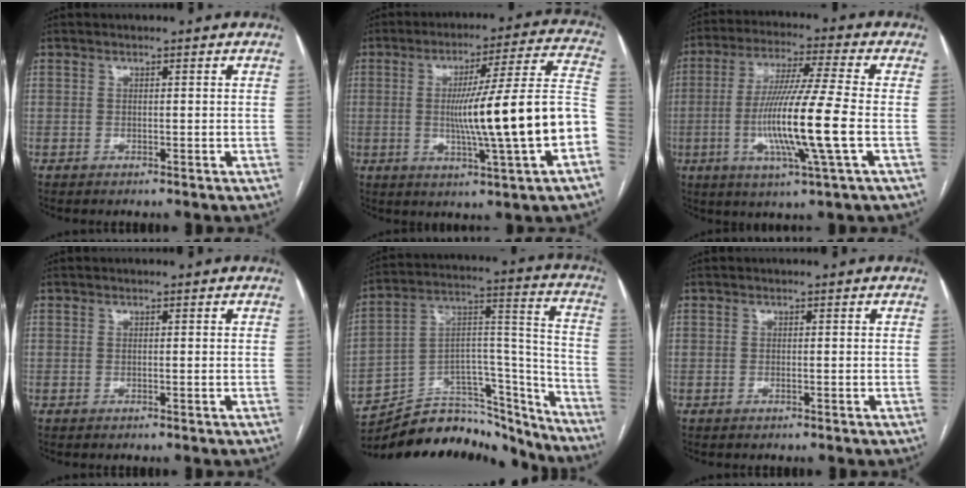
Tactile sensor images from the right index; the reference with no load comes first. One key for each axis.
{"total": 18.8, "fx": -3.2, "fy": -0.7, "fz": 18.5, "tx": -0.247, "ty": 0.018, "tz": -0.048}
{"total": 14.2, "fx": -2.9, "fy": -0.8, "fz": 13.9, "tx": -0.274, "ty": -0.014, "tz": -0.062}
{"total": 0.0}
{"total": 25.1, "fx": -23.0, "fy": 7.0, "fz": 7.0, "tx": -0.101, "ty": 0.047, "tz": -0.346}
{"total": 0.0}